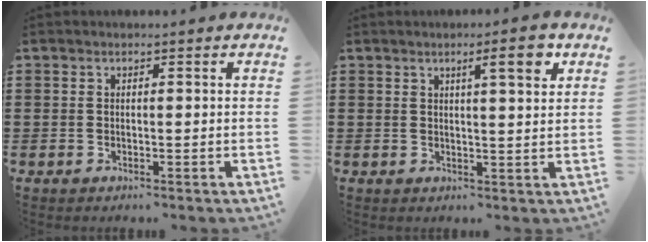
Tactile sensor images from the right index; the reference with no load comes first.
{"total": 5.0, "force": [2.6, 0.5, 4.2], "torque": [-0.065, -0.004, 0.035]}